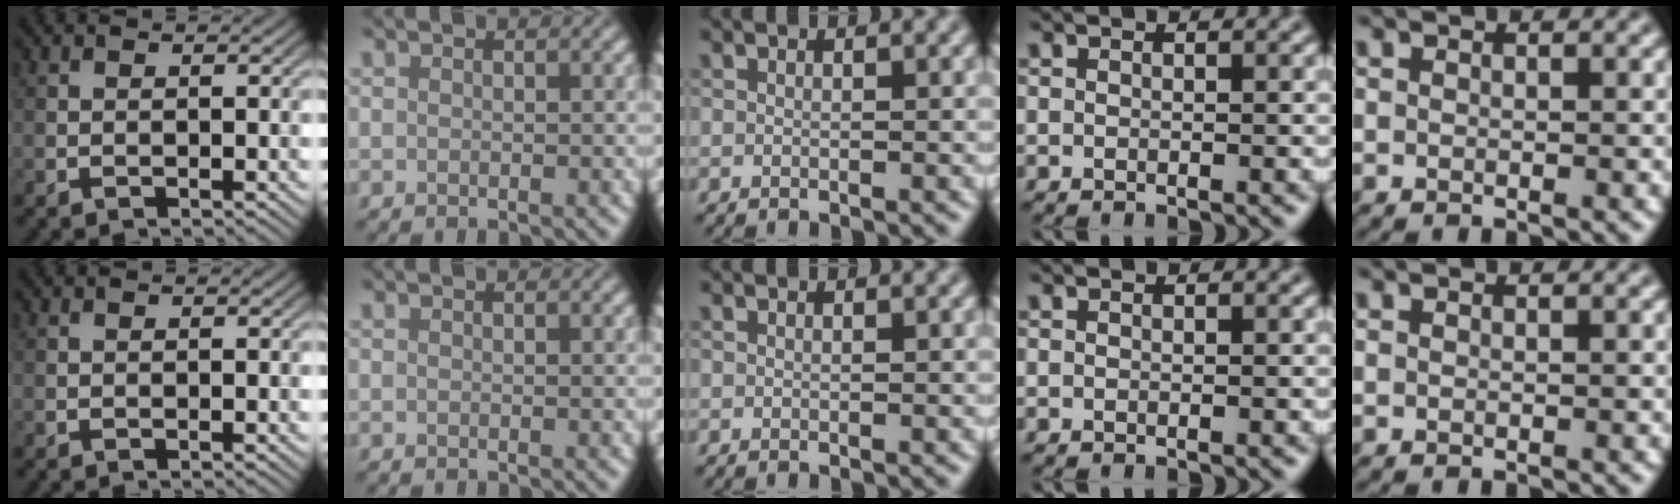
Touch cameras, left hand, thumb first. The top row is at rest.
{}